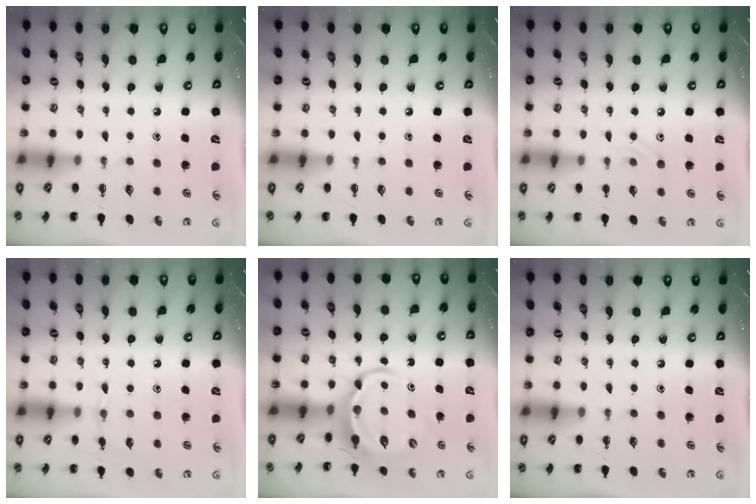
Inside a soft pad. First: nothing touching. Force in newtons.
{"total": 0.0}
{"total": 6.7, "press": 6.5, "slide": 1.8}
{"total": 5.3, "press": 5.0, "slide": 1.8}
{"total": 6.2, "press": 6.1, "slide": 1.0}
{"total": 0.0}